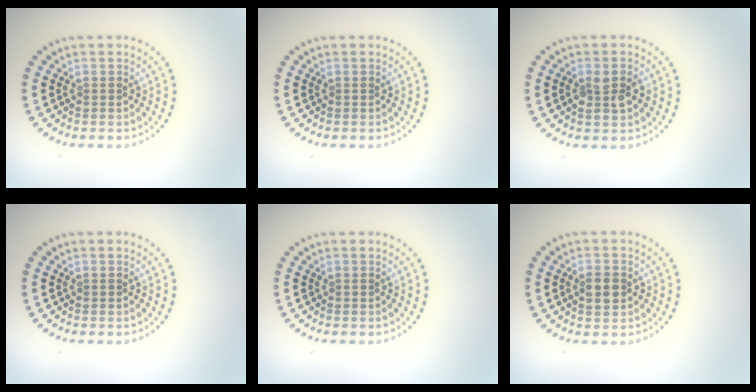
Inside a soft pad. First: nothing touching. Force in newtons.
{"total": 0.0}
{"total": 2.5, "press": 2.4, "slide": 0.5}
{"total": 0.0}
{"total": 0.0}
{"total": 2.8, "press": 2.8, "slide": 0.1}